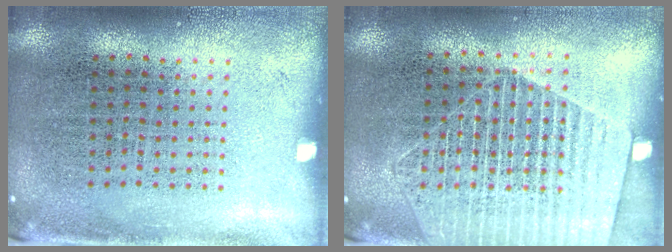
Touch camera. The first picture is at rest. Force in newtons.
{"total": 1.7, "press": 1.6, "slide": 0.7}